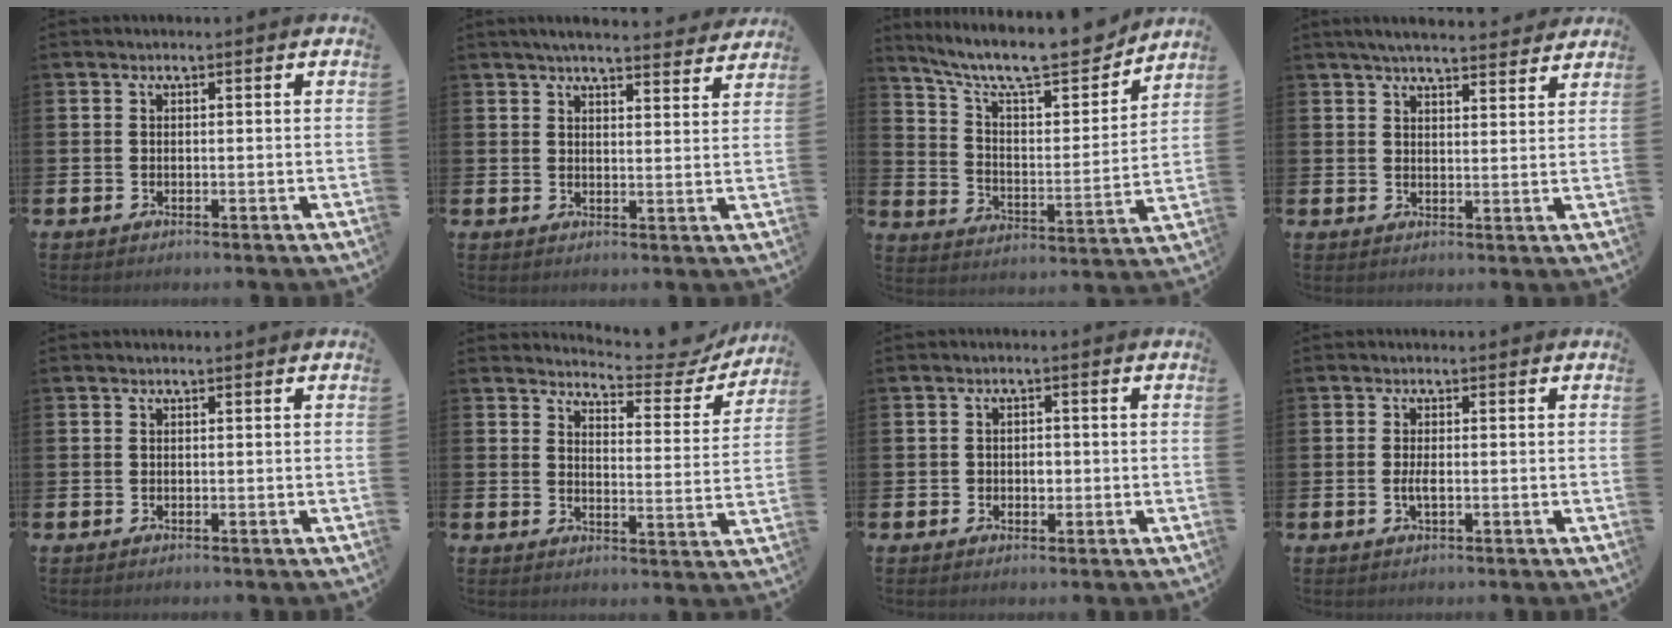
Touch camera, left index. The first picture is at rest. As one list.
[{"total": 4.7, "force": [4.6, 0.2, 1.2], "torque": [-0.018, -0.027, 0.079]}, {"total": 11.1, "force": [9.8, 2.5, 4.5], "torque": [-0.114, -0.075, 0.165]}, {"total": 4.8, "force": [4.7, 0.3, 1.2], "torque": [-0.018, -0.026, 0.081]}, {"total": 0.0}, {"total": 5.6, "force": [5.4, 0.9, 1.3], "torque": [-0.022, -0.045, 0.086]}, {"total": 1.6, "force": [-0.1, 1.3, 0.9], "torque": [0.003, -0.002, -0.008]}, {"total": 1.6, "force": [-0.2, 0.5, 1.5], "torque": [-0.030, 0.001, -0.004]}]